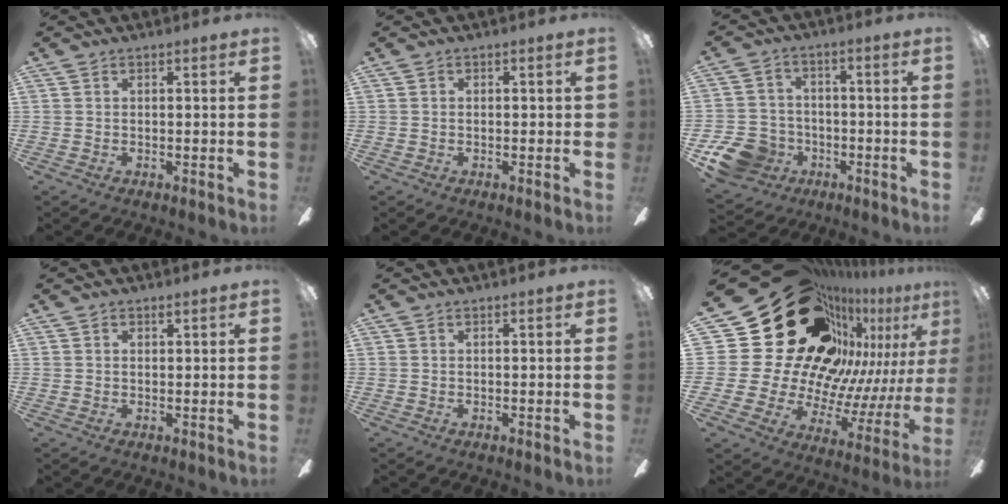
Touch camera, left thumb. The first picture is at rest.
{"total": 0.9, "force": [-0.2, 0.7, 0.6], "torque": [-0.010, 0.004, -0.005]}
{"total": 11.5, "force": [-5.9, 8.8, 4.3], "torque": [-0.095, 0.040, -0.102]}
{"total": 0.6, "force": [0.4, 0.4, 0.3], "torque": [0.001, -0.001, 0.006]}
{"total": 0.0}
{"total": 36.7, "force": [17.7, 22.3, 23.1], "torque": [-0.375, -0.159, 0.387]}